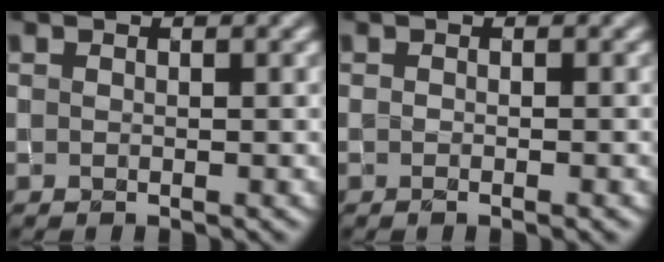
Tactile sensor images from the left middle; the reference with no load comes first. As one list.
[{"total": 1.2, "force": [-0.5, 0.4, 1.0], "torque": [-0.006, -0.005, -0.005]}]